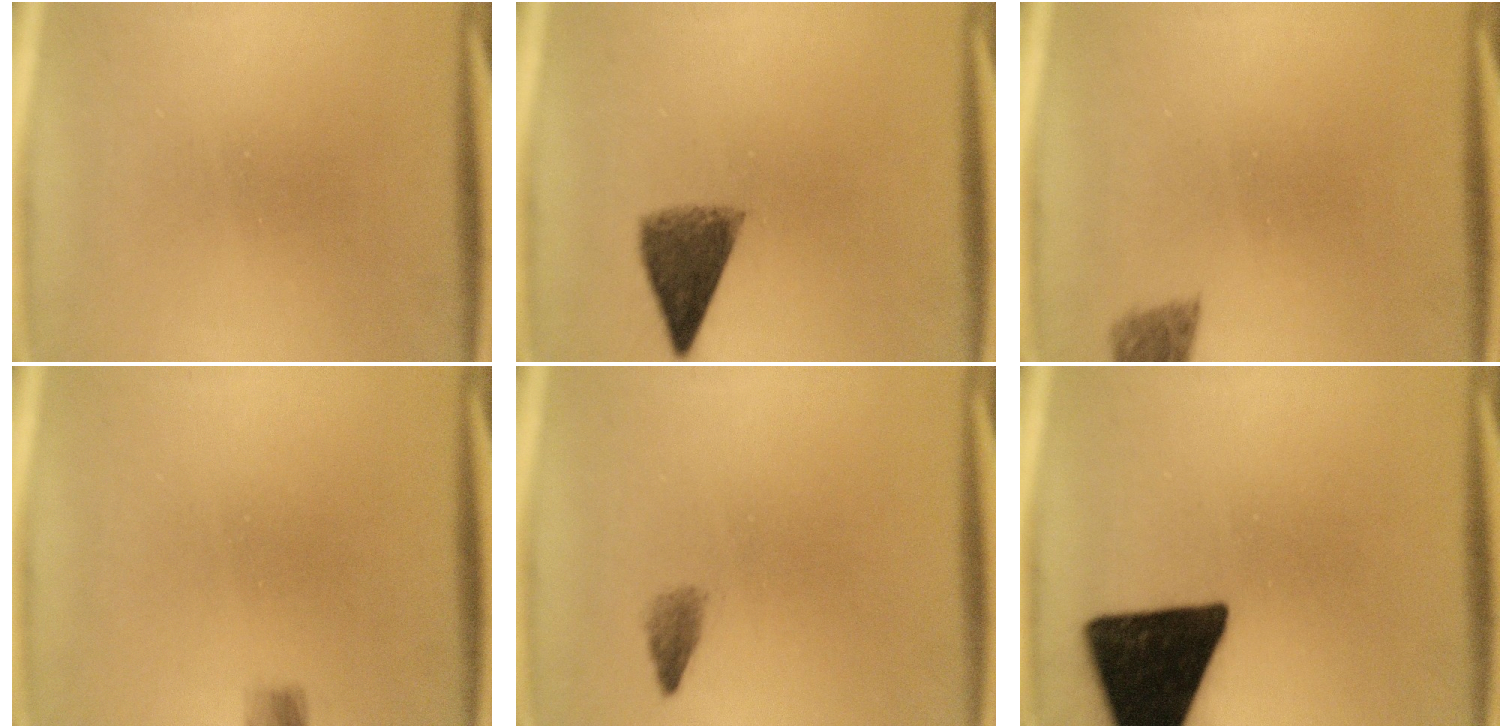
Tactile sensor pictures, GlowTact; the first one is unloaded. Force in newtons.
{"total": 6.7}
{"total": 2.7}
{"total": 1.6}
{"total": 1.5}
{"total": 19.4}